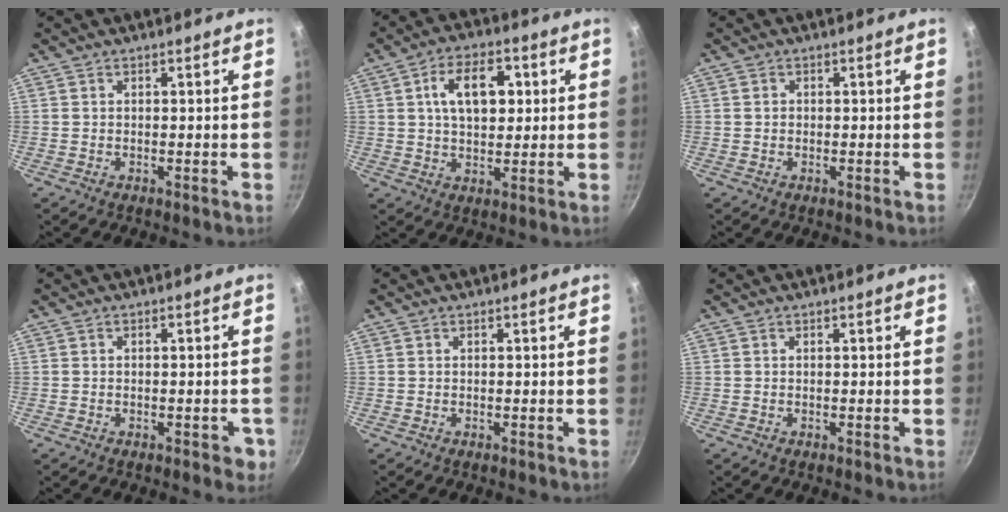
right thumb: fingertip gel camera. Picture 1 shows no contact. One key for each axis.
{"total": 11.0, "fx": 2.6, "fy": 6.4, "fz": 8.6, "tx": -0.119, "ty": 0.004, "tz": 0.037}
{"total": 1.3, "fx": 0.3, "fy": 1.1, "fz": 0.5, "tx": -0.007, "ty": 0.003, "tz": 0.004}
{"total": 3.1, "fx": -1.1, "fy": 1.7, "fz": 2.4, "tx": -0.013, "ty": 0.009, "tz": -0.013}
{"total": 0.0}
{"total": 0.0}